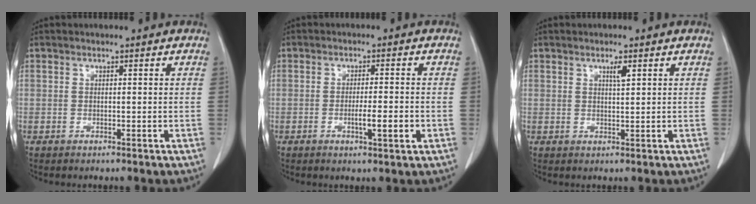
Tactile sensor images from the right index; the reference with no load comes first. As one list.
[{"total": 4.0, "force": [-1.2, 0.2, 3.8], "torque": [-0.062, -0.004, -0.017]}, {"total": 1.6, "force": [0.9, 0.1, 1.3], "torque": [-0.025, -0.003, 0.016]}]